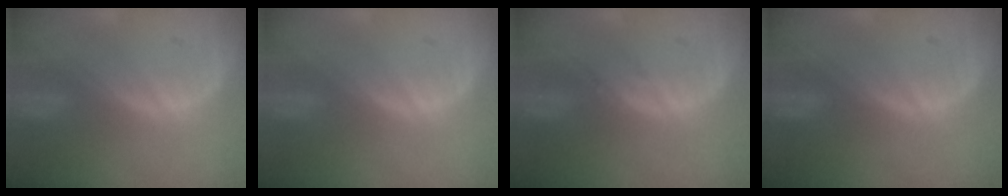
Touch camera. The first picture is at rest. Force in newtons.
{"total": 0.6, "press": 0.1, "slide": 0.6}
{"total": 0.7, "press": 0.7, "slide": 0.3}
{"total": 0.0}